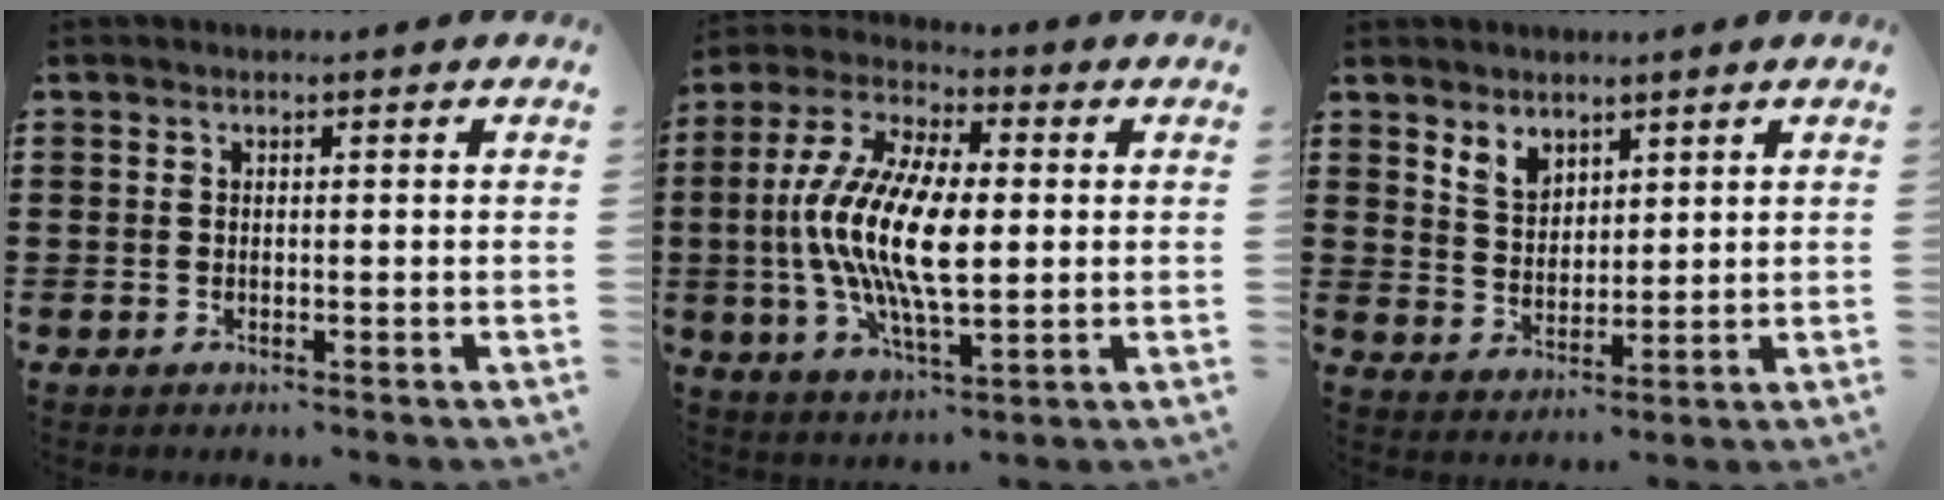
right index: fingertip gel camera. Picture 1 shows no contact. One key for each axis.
{"total": 13.8, "fx": -0.8, "fy": 5.5, "fz": 12.6, "tx": -0.282, "ty": -0.010, "tz": -0.022}
{"total": 4.0, "fx": 3.2, "fy": 2.3, "fz": 0.9, "tx": -0.028, "ty": 0.002, "tz": 0.060}